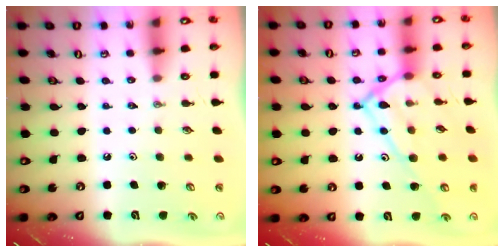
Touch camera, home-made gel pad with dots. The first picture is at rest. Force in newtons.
{"total": 16.4, "press": 16.4, "slide": 1.0}